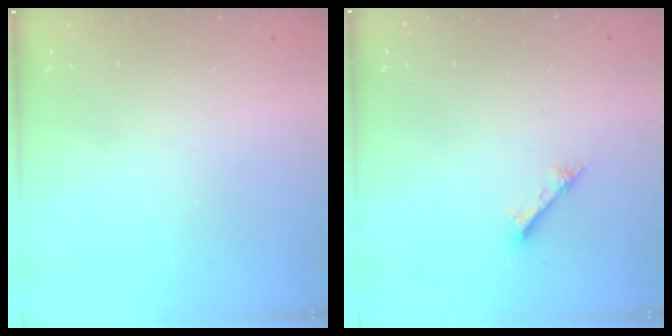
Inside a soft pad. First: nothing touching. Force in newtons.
{"total": 1.6, "press": 1.6, "slide": 0.2}